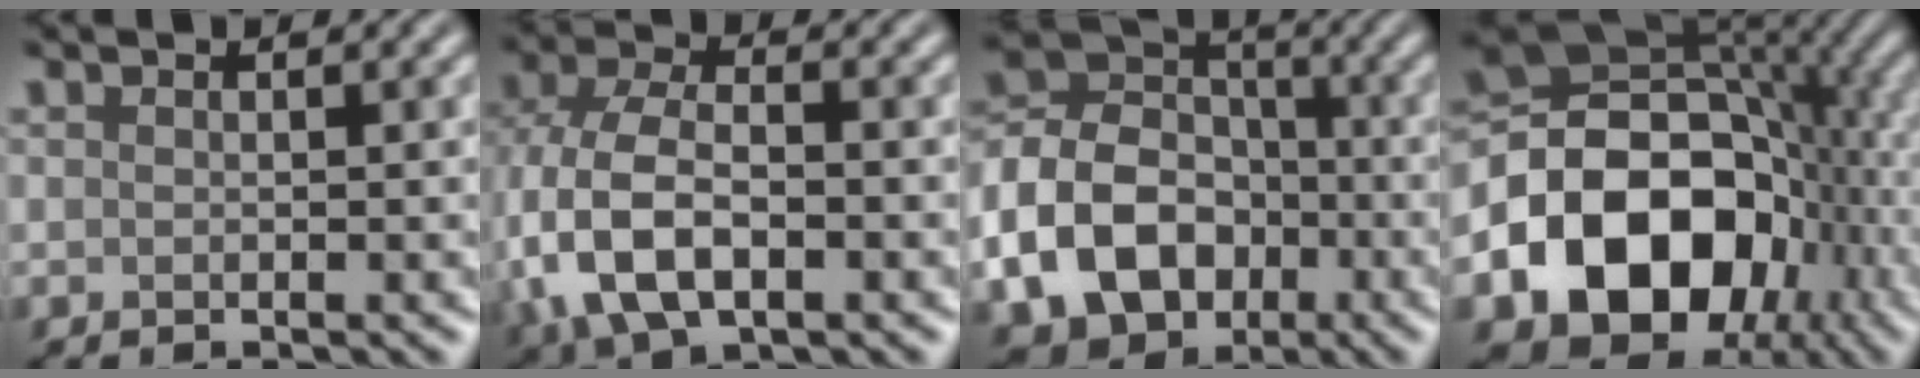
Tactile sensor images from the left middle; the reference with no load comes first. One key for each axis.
{"total": 9.0, "fx": -2.2, "fy": 5.4, "fz": 6.9, "tx": -0.166, "ty": -0.004, "tz": -0.053}
{"total": 9.8, "fx": -3.3, "fy": 7.4, "fz": 5.5, "tx": -0.109, "ty": -0.001, "tz": -0.068}
{"total": 15.6, "fx": -4.7, "fy": 11.5, "fz": 9.4, "tx": -0.165, "ty": -0.015, "tz": -0.087}